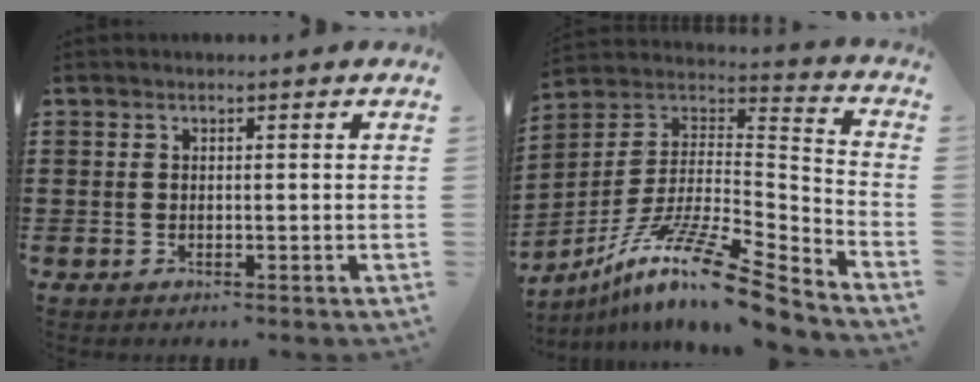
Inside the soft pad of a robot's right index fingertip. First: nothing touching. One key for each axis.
{"total": 14.0, "fx": -10.0, "fy": 1.8, "fz": 9.7, "tx": -0.178, "ty": 0.014, "tz": -0.187}